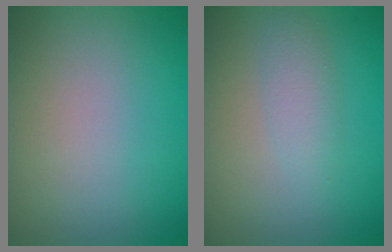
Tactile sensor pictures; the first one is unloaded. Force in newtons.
{"total": 1.8, "press": 1.8, "slide": 0.0}